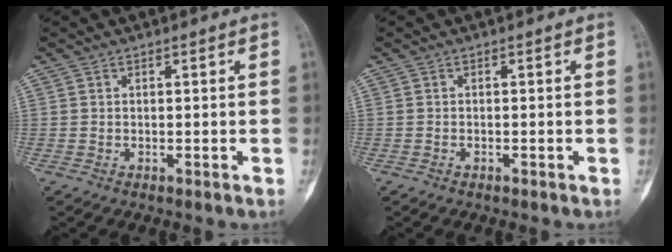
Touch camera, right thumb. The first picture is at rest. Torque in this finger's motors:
{"motor_torque": [-0.61, -0.21, -0.01, 0.27, -0.01]}